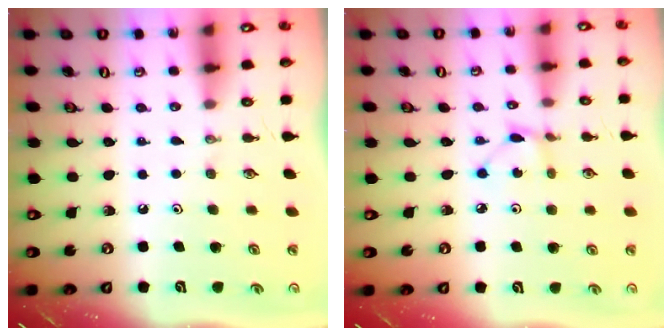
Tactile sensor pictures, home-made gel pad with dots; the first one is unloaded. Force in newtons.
{"total": 2.0, "press": 2.0, "slide": 0.2}